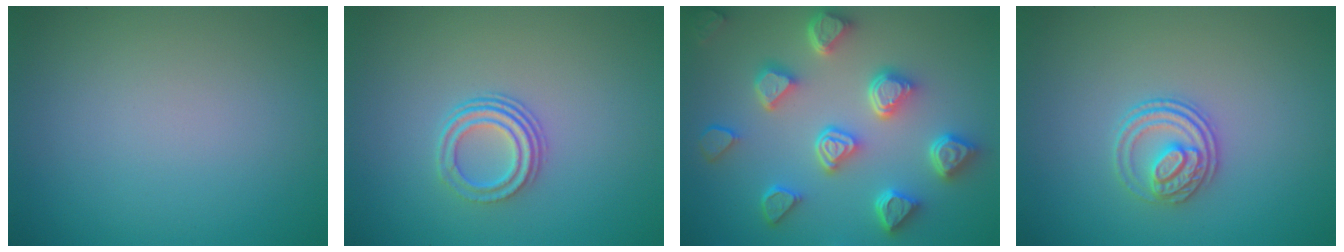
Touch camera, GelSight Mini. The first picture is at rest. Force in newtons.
{"total": 3.1, "press": 2.3, "slide": 2.1}
{"total": 6.9, "press": 5.6, "slide": 4.0}
{"total": 2.8, "press": 2.6, "slide": 1.2}